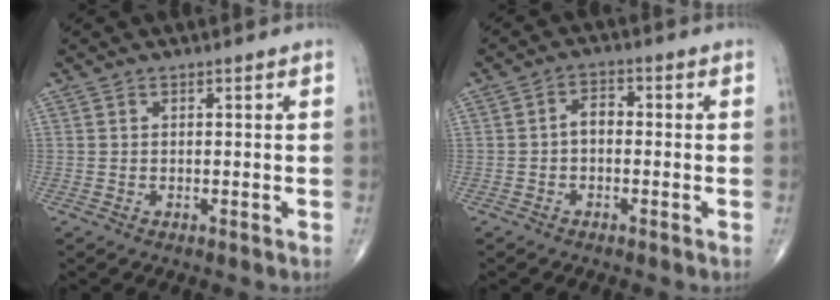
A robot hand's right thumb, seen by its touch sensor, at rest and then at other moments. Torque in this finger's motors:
{"motor_torque": [-0.09, -0.27, 0.38, -0.02, 0.02]}